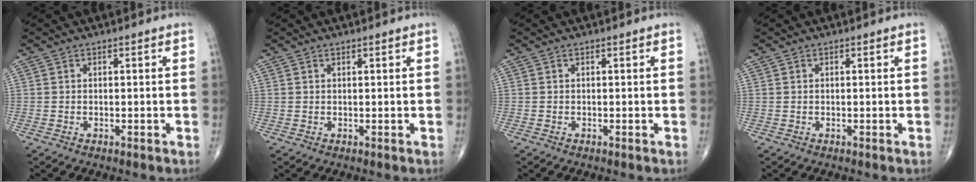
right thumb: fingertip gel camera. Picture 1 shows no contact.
{"total": 0.0}
{"total": 0.0}
{"total": 0.0}